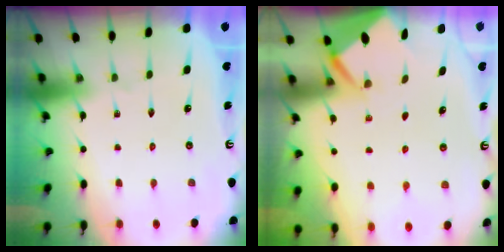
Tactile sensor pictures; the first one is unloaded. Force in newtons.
{"total": 2.7, "press": 2.7, "slide": 0.3}